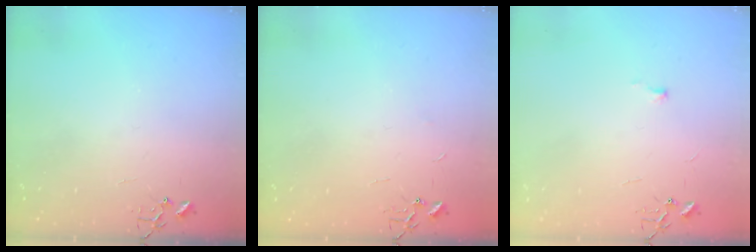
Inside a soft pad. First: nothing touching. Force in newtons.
{"total": 2.4, "press": 2.4, "slide": 0.3}
{"total": 3.4, "press": 3.4, "slide": 0.5}